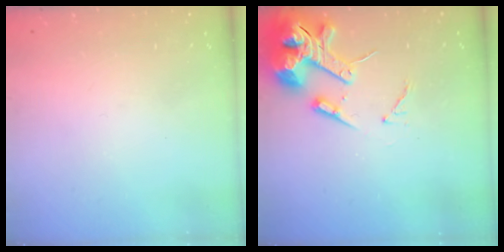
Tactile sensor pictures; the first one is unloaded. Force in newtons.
{"total": 14.2, "press": 14.0, "slide": 2.1}